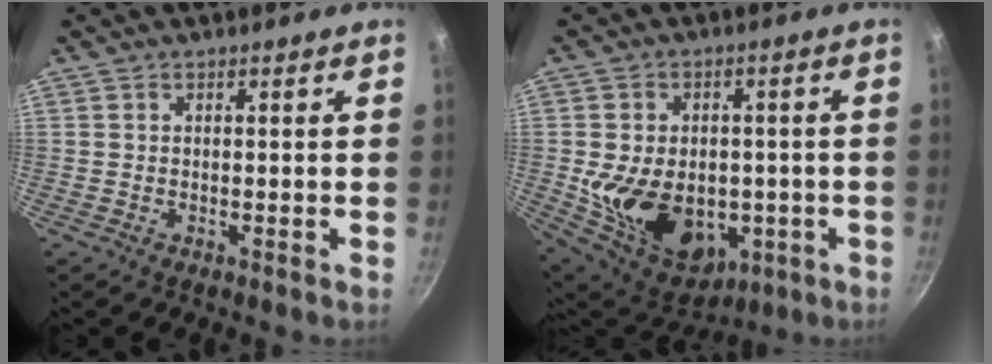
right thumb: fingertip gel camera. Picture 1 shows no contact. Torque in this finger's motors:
{"motor_torque": [1.73, 1.58, 1.09, -0.12, 0.51]}